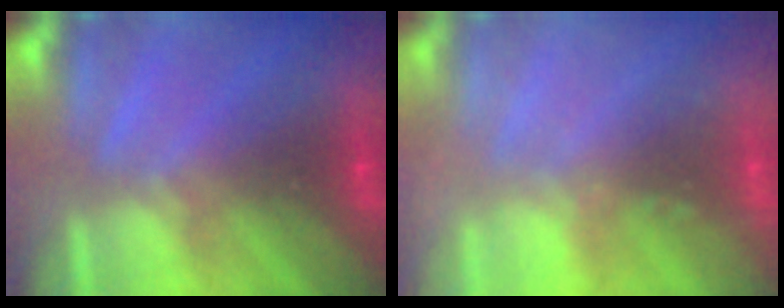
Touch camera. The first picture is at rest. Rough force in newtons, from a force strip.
{"total": 2.4}